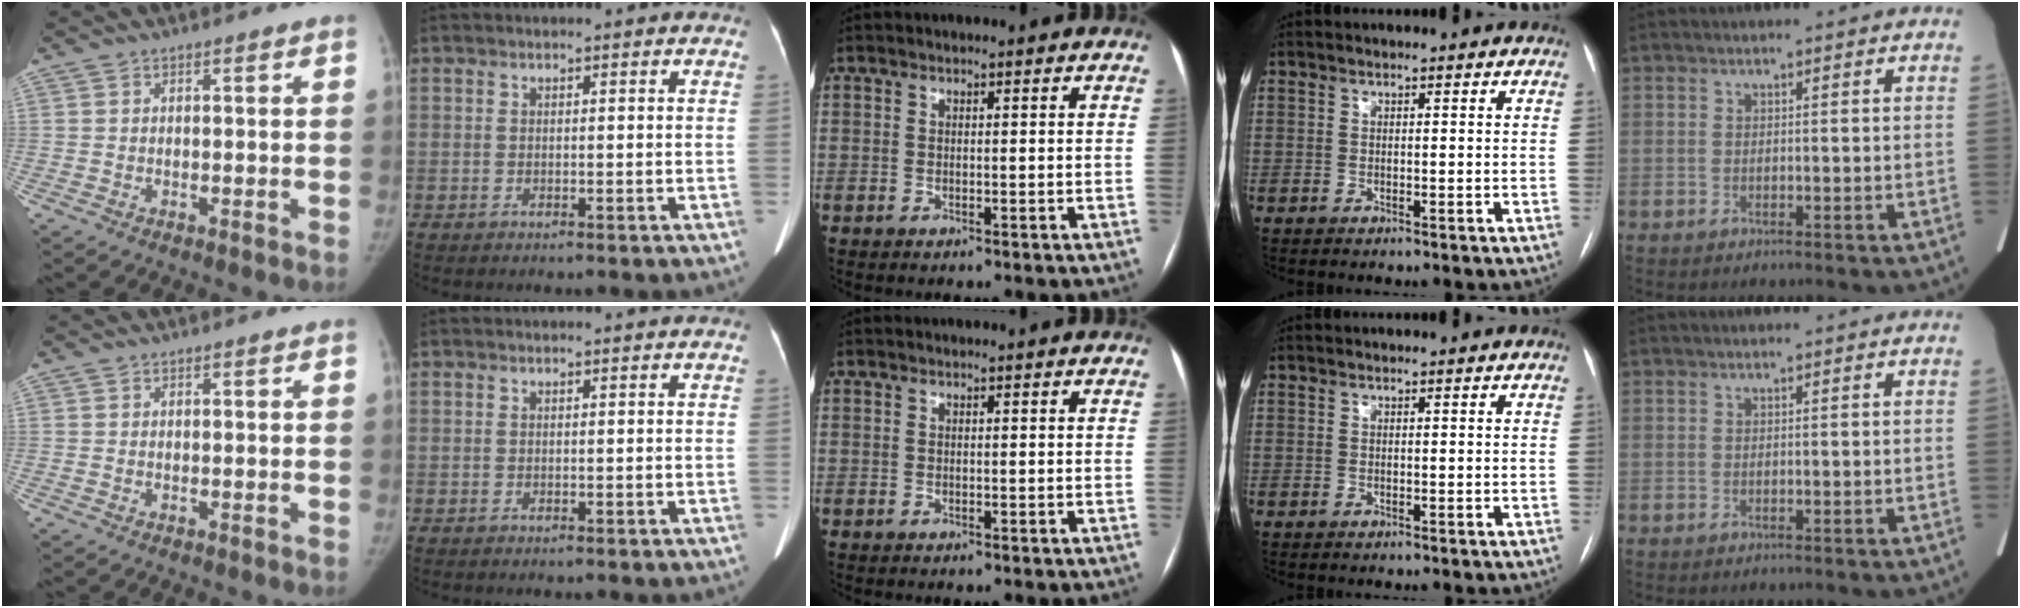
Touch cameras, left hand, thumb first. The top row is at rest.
{}